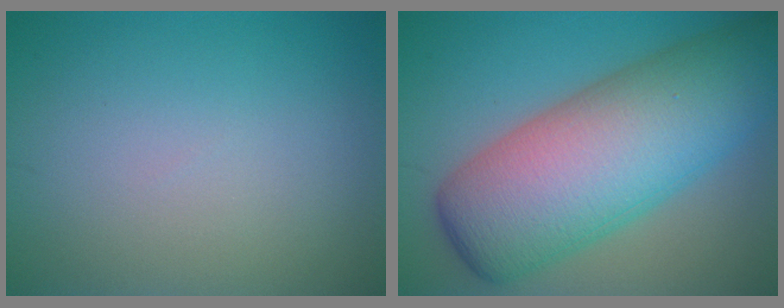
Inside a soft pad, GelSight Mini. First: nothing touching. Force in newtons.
{"total": 13.6, "press": 13.6, "slide": 0.4}